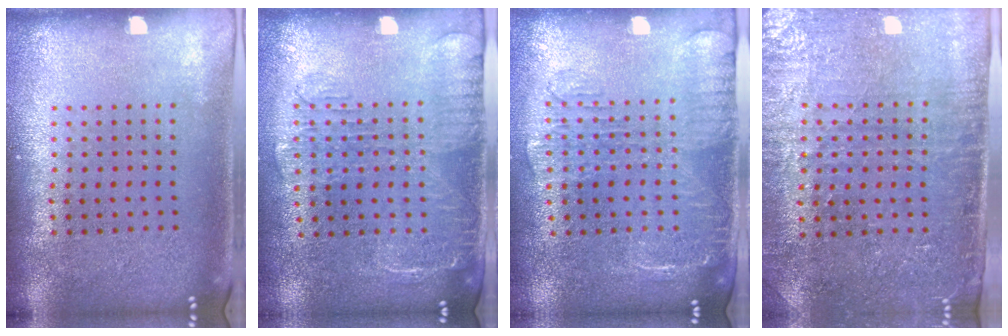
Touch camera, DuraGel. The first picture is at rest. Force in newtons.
{"total": 1.8, "press": 1.5, "slide": 0.9}
{"total": 1.9, "press": 1.6, "slide": 1.0}
{"total": 3.2, "press": 3.0, "slide": 1.3}